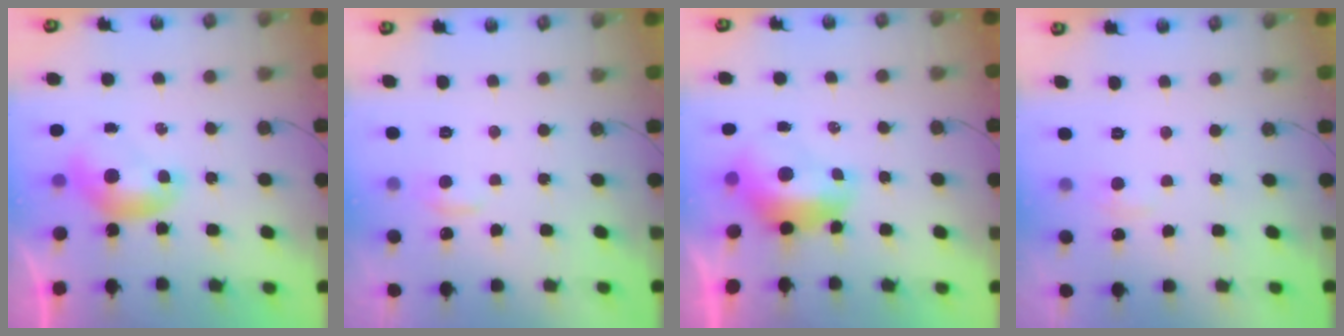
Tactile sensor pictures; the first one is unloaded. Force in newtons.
{"total": 1.2, "press": 1.0, "slide": 0.7}
{"total": 2.4, "press": 2.3, "slide": 0.8}
{"total": 2.9, "press": 2.8, "slide": 0.5}